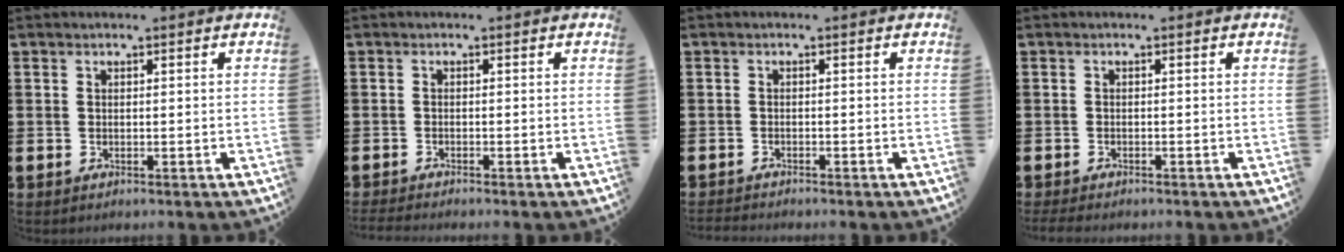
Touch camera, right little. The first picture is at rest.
{"total": 0.7, "force": [-0.6, 0.0, 0.3], "torque": [-0.004, -0.002, -0.013]}
{"total": 0.7, "force": [-0.7, 0.0, 0.0], "torque": [-0.002, -0.003, -0.014]}
{"total": 0.8, "force": [-0.7, 0.2, 0.3], "torque": [-0.007, -0.002, -0.014]}